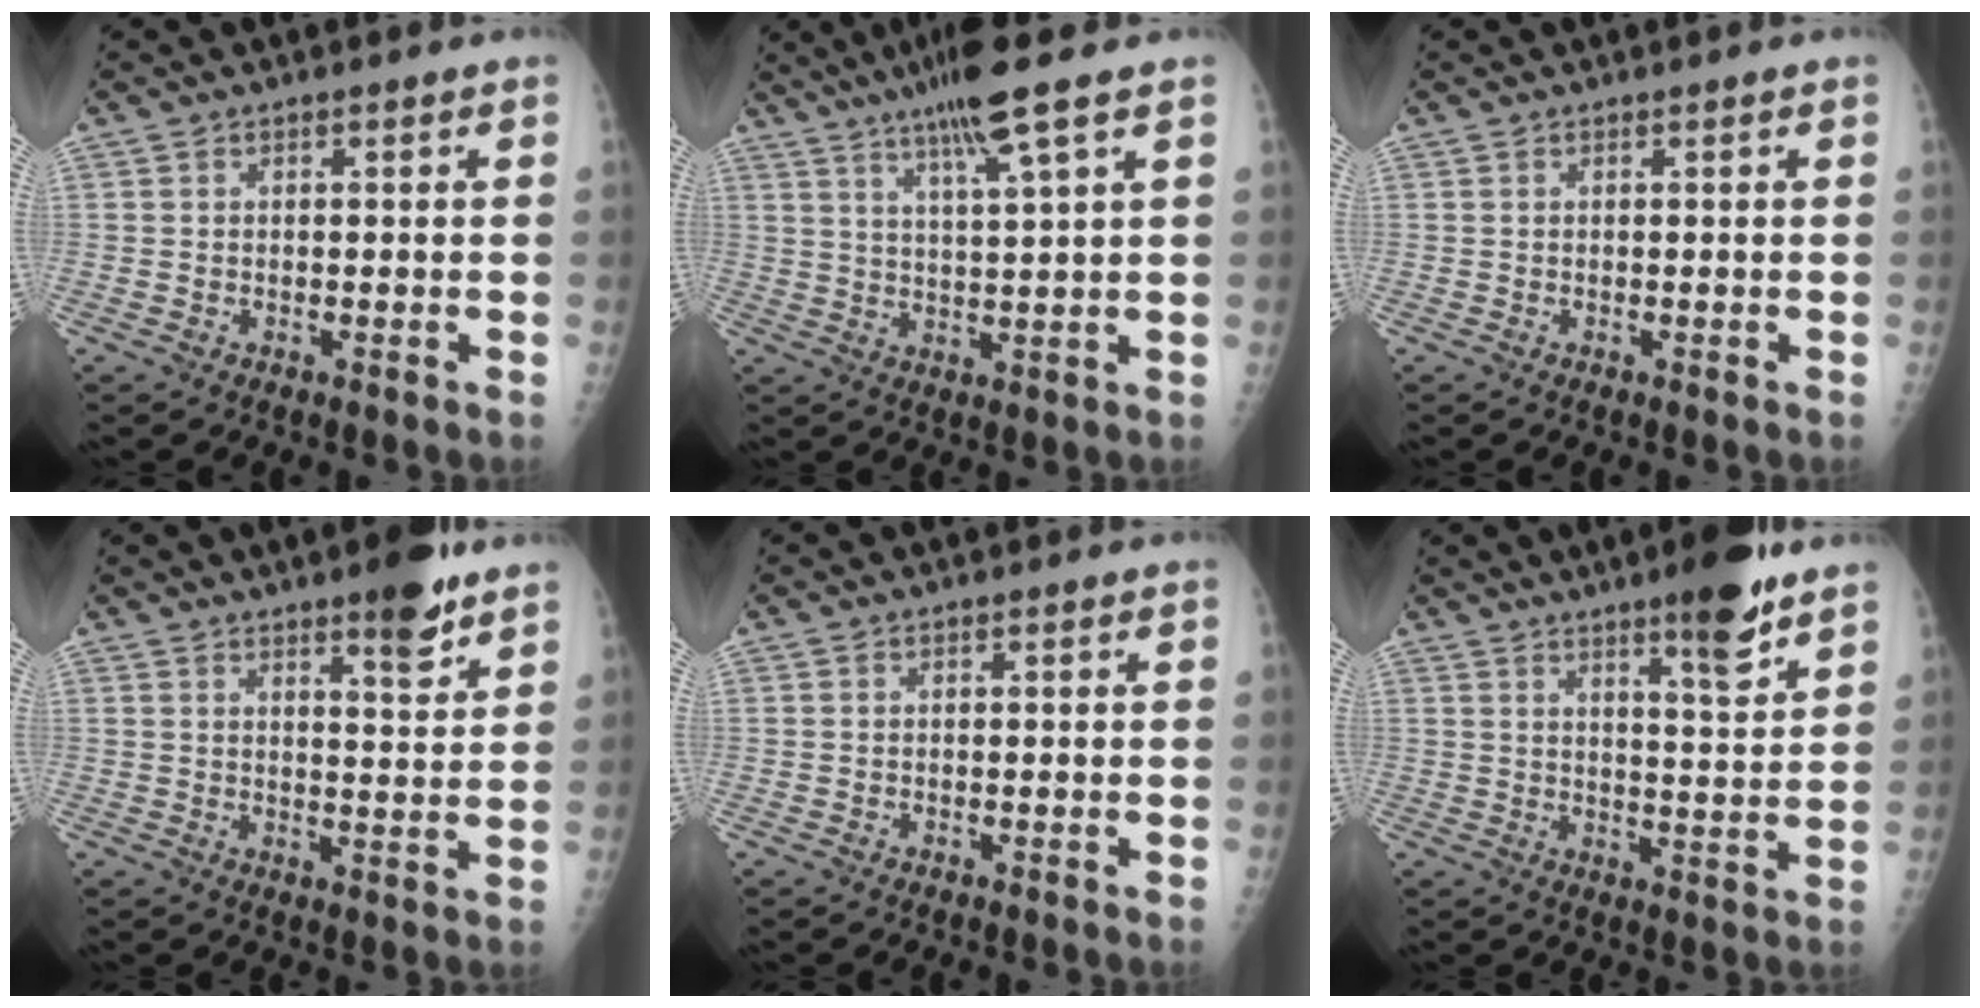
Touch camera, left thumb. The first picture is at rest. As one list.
[{"total": 9.8, "force": [6.0, 0.1, 7.7], "torque": [-0.136, -0.018, 0.105]}, {"total": 0.0}, {"total": 7.3, "force": [4.9, 1.8, 5.1], "torque": [-0.061, -0.030, 0.067]}, {"total": 0.0}, {"total": 9.8, "force": [6.5, 1.7, 7.1], "torque": [-0.090, -0.041, 0.093]}]